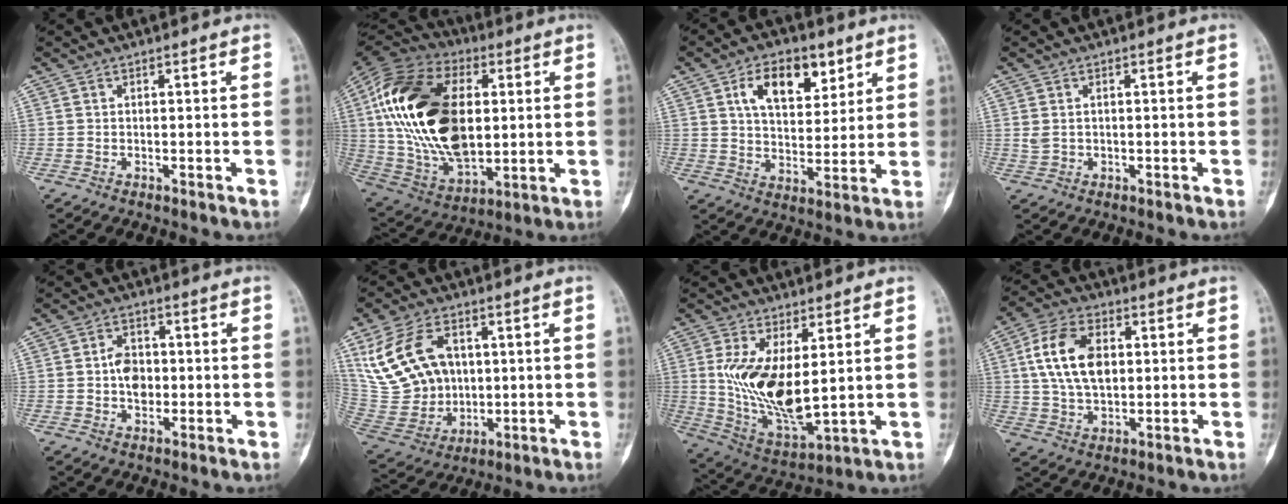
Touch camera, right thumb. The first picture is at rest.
{"total": 29.3, "force": [3.9, 17.6, 23.1], "torque": [-0.437, -0.011, 0.071]}
{"total": 12.2, "force": [5.7, 6.9, 8.3], "torque": [-0.098, -0.021, 0.096]}
{"total": 1.7, "force": [0.2, 1.1, 1.3], "torque": [-0.037, 0.011, 0.012]}
{"total": 5.7, "force": [-0.3, 4.2, 3.8], "torque": [-0.041, 0.013, -0.008]}
{"total": 16.4, "force": [4.6, 12.2, 9.9], "torque": [-0.167, -0.005, 0.103]}
{"total": 15.6, "force": [2.3, 7.1, 13.7], "torque": [-0.251, -0.024, 0.065]}
{"total": 12.7, "force": [2.2, 7.8, 9.8], "torque": [-0.170, 0.005, 0.039]}